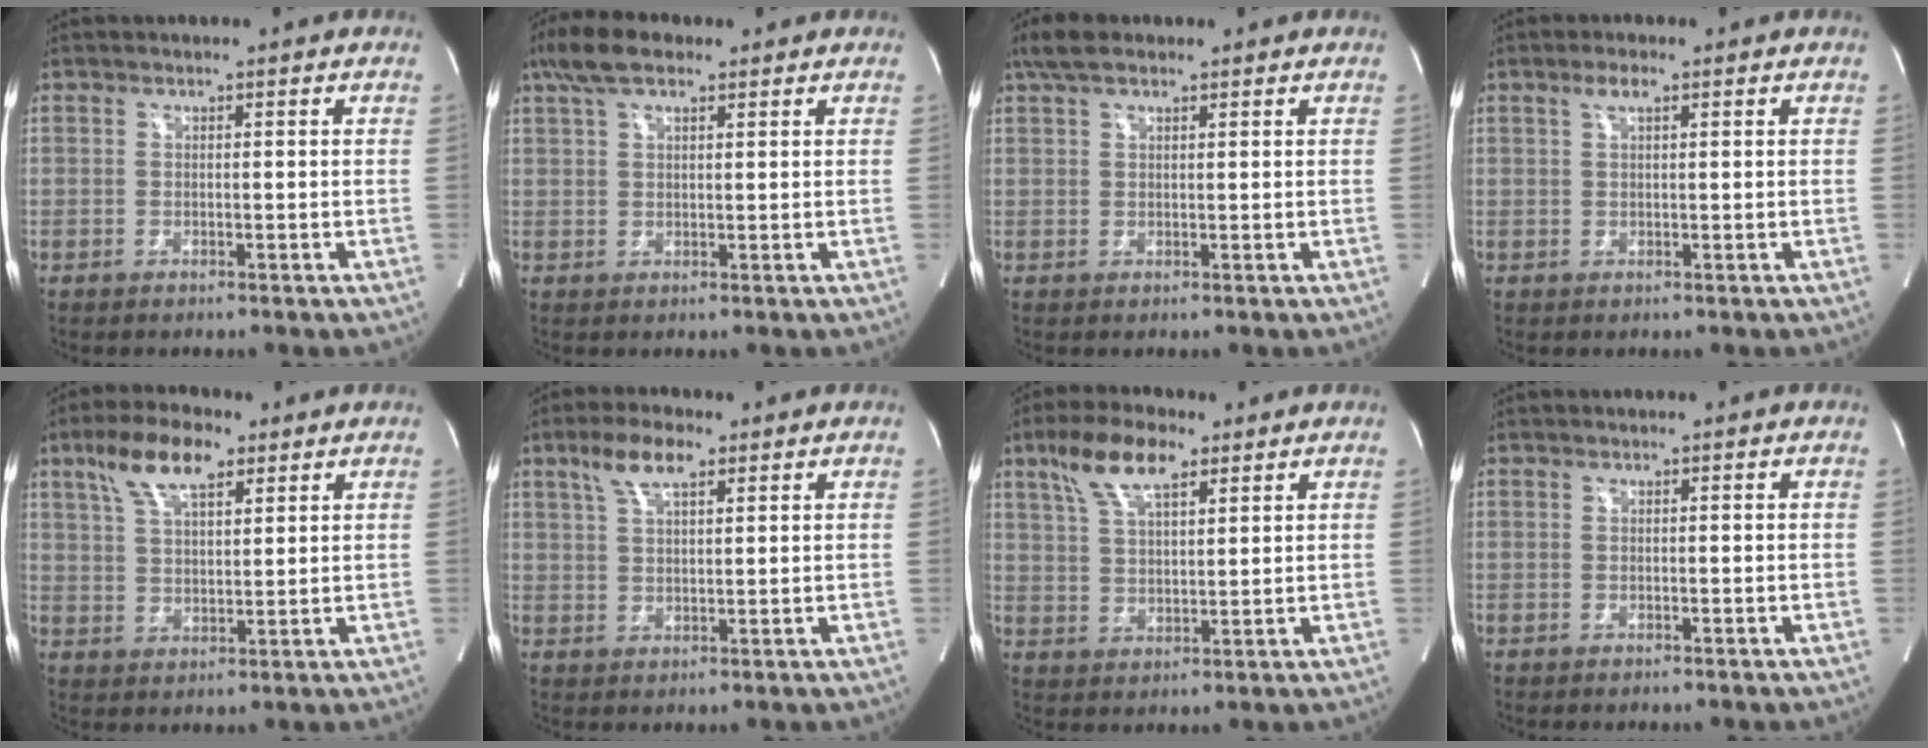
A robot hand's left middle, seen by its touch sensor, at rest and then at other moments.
{"total": 6.7, "force": [4.4, 2.4, 4.4], "torque": [-0.092, 0.027, 0.082]}
{"total": 4.3, "force": [3.1, 1.6, 2.6], "torque": [-0.059, 0.023, 0.059]}
{"total": 2.0, "force": [1.1, 0.5, 1.6], "torque": [-0.034, 0.008, 0.022]}
{"total": 9.5, "force": [5.6, 3.4, 6.9], "torque": [-0.138, 0.020, 0.106]}
{"total": 6.2, "force": [3.7, 2.0, 4.6], "torque": [-0.096, 0.016, 0.071]}
{"total": 9.2, "force": [5.6, 3.1, 6.5], "torque": [-0.133, 0.018, 0.109]}
{"total": 0.0}